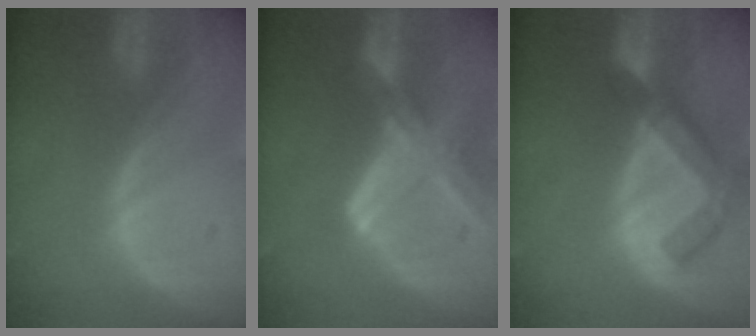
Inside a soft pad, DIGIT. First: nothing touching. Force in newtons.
{"total": 8.2, "press": 7.3, "slide": 3.9}
{"total": 7.4, "press": 6.4, "slide": 3.6}